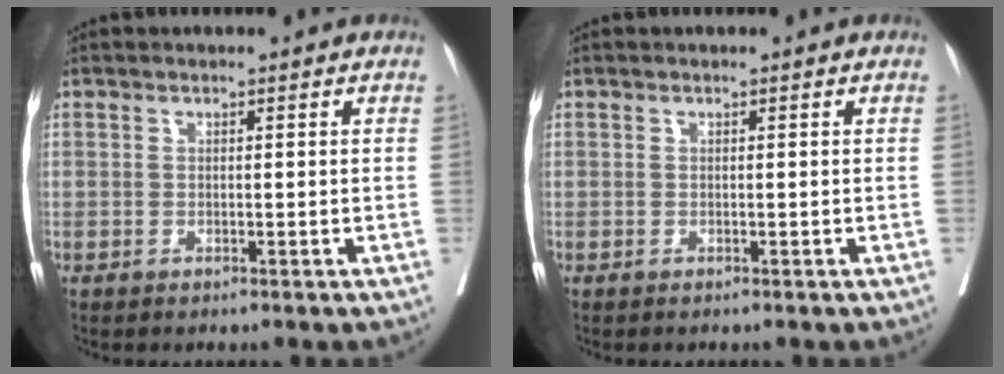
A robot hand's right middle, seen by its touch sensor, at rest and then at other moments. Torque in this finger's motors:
{"motor_torque": [-0.24, 0.03, -0.06, -0.01]}